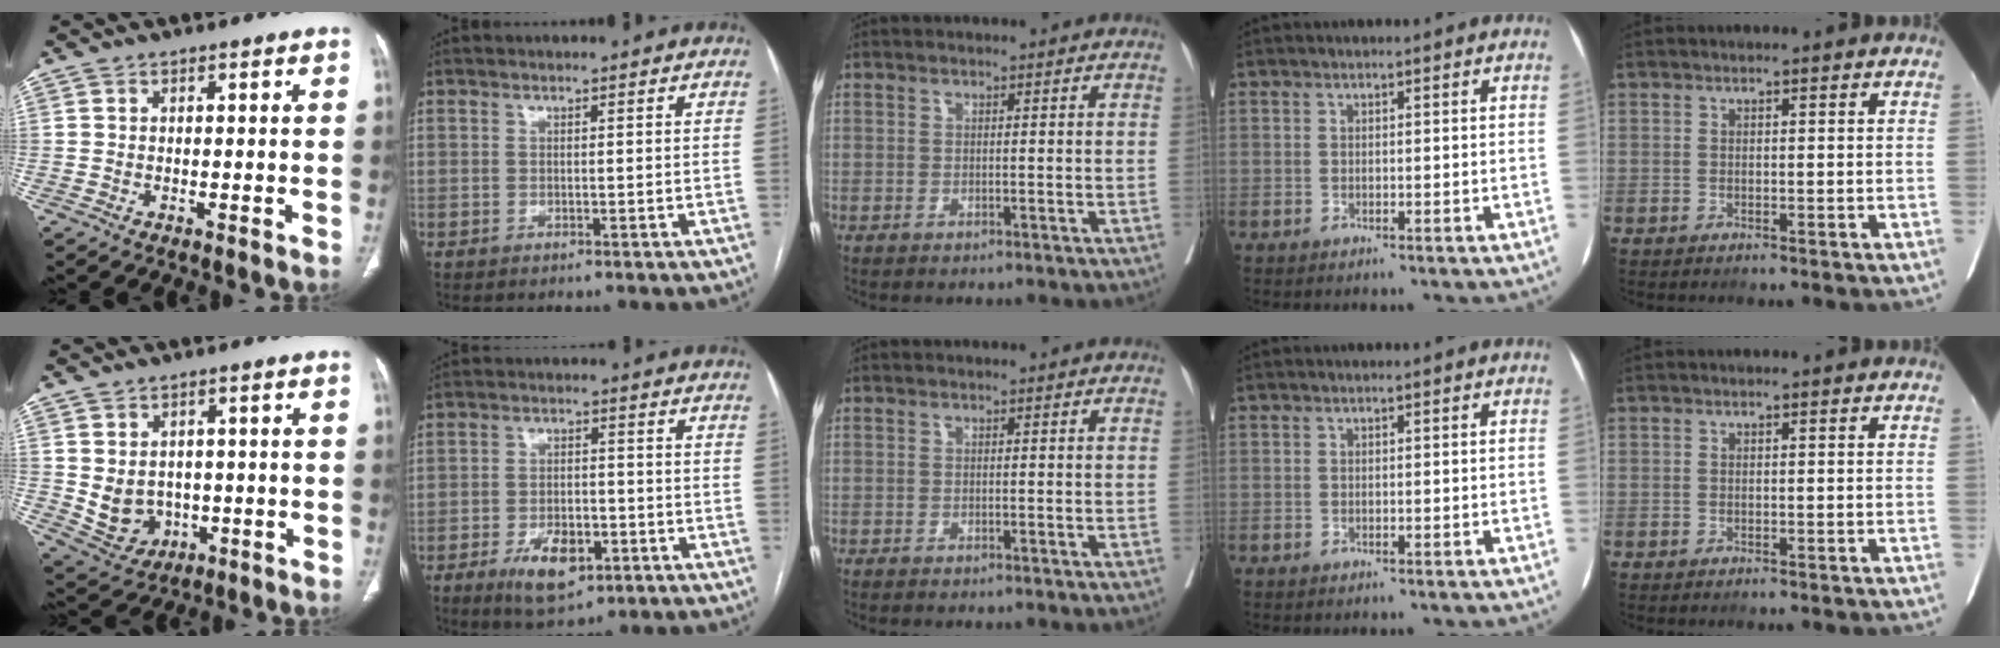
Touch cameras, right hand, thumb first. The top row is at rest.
{"thumb": {"total": 7.4, "force": [-0.2, 6.3, 3.9], "torque": [-0.045, 0.000, 0.023]}, "index": {"total": 7.8, "force": [-3.4, 4.0, 5.8], "torque": [-0.101, -0.004, -0.045]}, "middle": {"total": 0.7, "force": [-0.6, -0.3, 0.3], "torque": [-0.001, 0.000, -0.012]}}